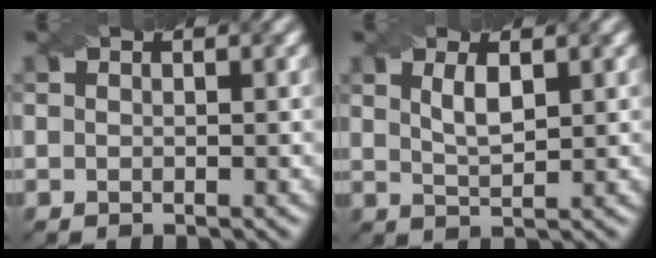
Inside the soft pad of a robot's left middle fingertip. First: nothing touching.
{"total": 2.5, "force": [1.1, 0.8, 2.1], "torque": [-0.042, -0.001, 0.023]}